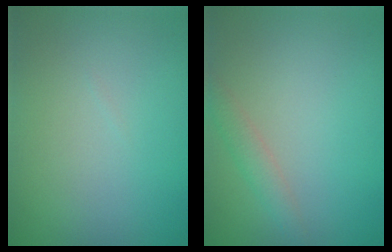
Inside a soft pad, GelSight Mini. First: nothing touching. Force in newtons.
{"total": 1.6, "press": 1.6, "slide": 0.2}